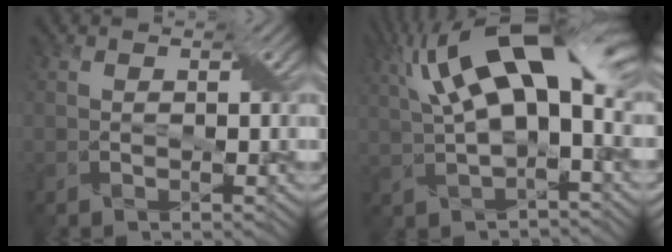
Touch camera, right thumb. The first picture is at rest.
{"total": 14.1, "force": [4.4, 5.0, 12.4], "torque": [-0.230, 0.022, 0.077]}